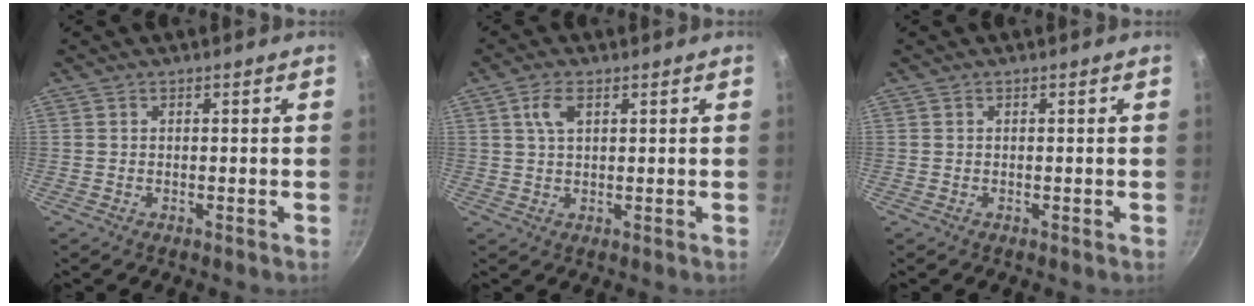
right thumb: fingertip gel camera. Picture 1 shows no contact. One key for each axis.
{"total": 4.0, "fx": 1.6, "fy": 2.1, "fz": 3.0, "tx": -0.054, "ty": 0.000, "tz": 0.031}
{"total": 0.0}